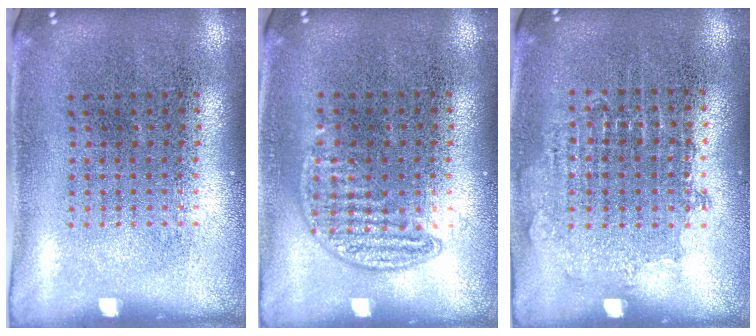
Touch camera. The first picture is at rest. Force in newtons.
{"total": 0.8, "press": 0.7, "slide": 0.4}
{"total": 0.8, "press": 0.8, "slide": 0.3}